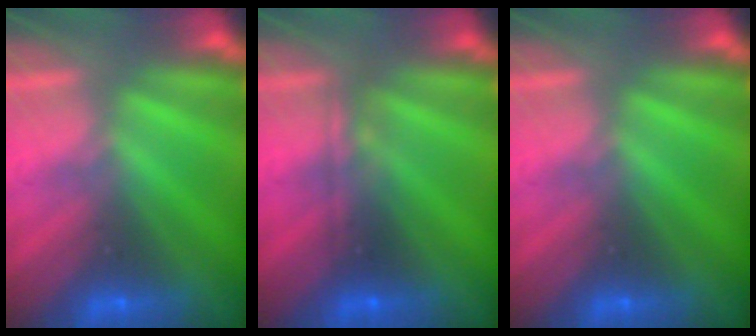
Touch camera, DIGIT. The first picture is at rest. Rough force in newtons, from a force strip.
{"total": 2.3}
{"total": 0.0}